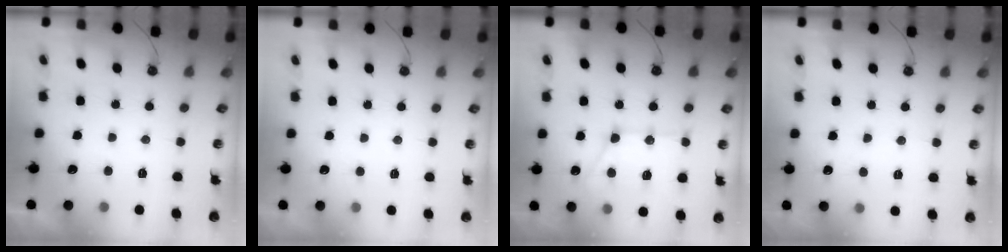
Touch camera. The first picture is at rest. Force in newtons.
{"total": 2.8, "press": 2.8, "slide": 0.3}
{"total": 15.1, "press": 15.0, "slide": 1.4}
{"total": 5.6, "press": 5.6, "slide": 0.8}